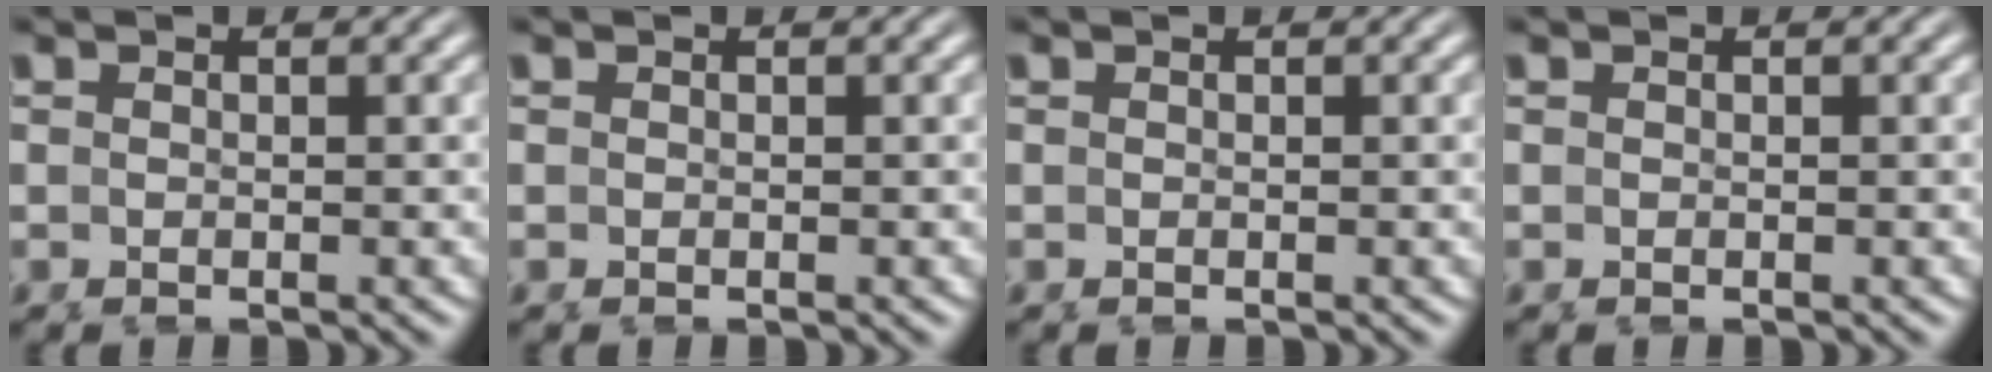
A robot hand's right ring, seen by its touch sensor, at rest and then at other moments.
{"total": 0.0}
{"total": 0.0}
{"total": 0.0}